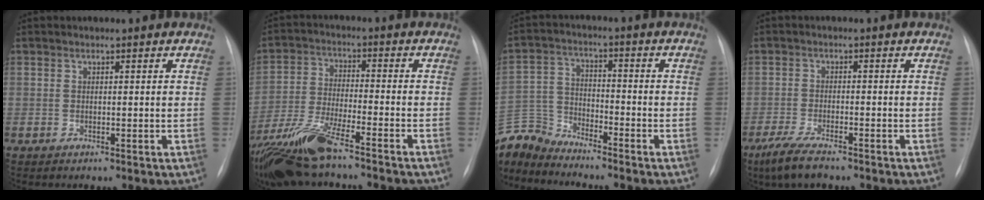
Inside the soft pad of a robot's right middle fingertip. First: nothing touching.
{"total": 15.7, "force": [-12.4, 1.6, 9.4], "torque": [-0.206, -0.031, -0.224]}
{"total": 9.2, "force": [-9.1, 0.8, 0.7], "torque": [-0.028, 0.009, -0.184]}
{"total": 6.0, "force": [-4.5, 1.0, 3.9], "torque": [-0.086, -0.016, -0.076]}